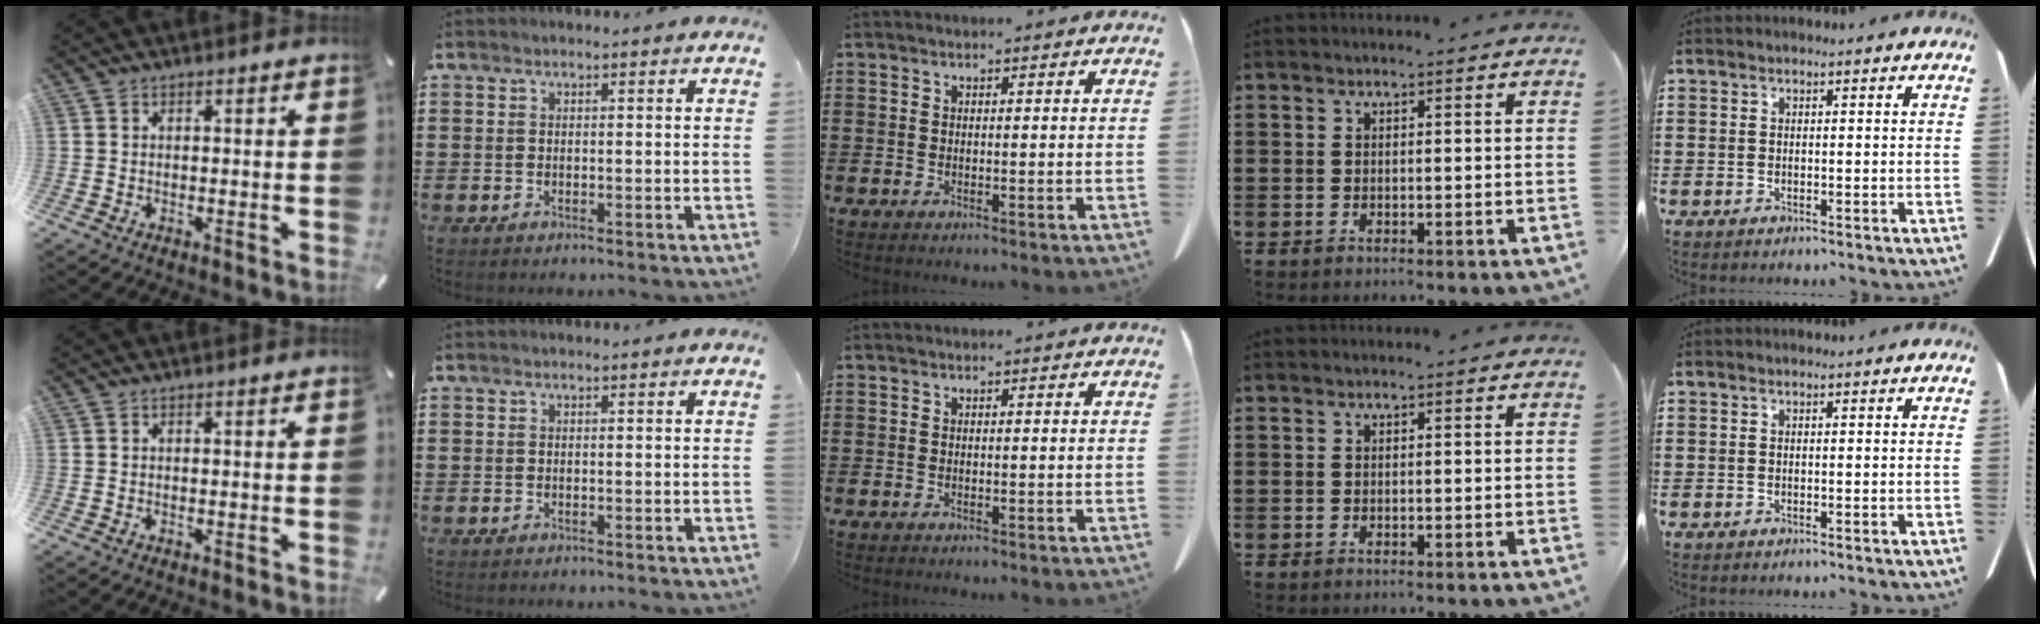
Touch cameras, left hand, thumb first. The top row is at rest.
{}